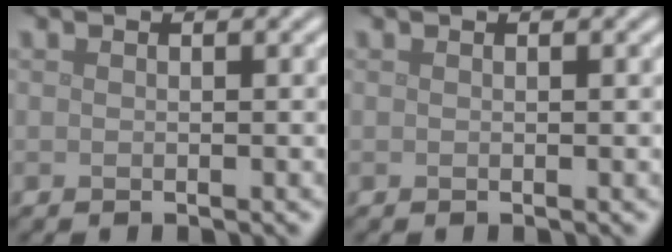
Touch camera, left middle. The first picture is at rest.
{"total": 0.0}